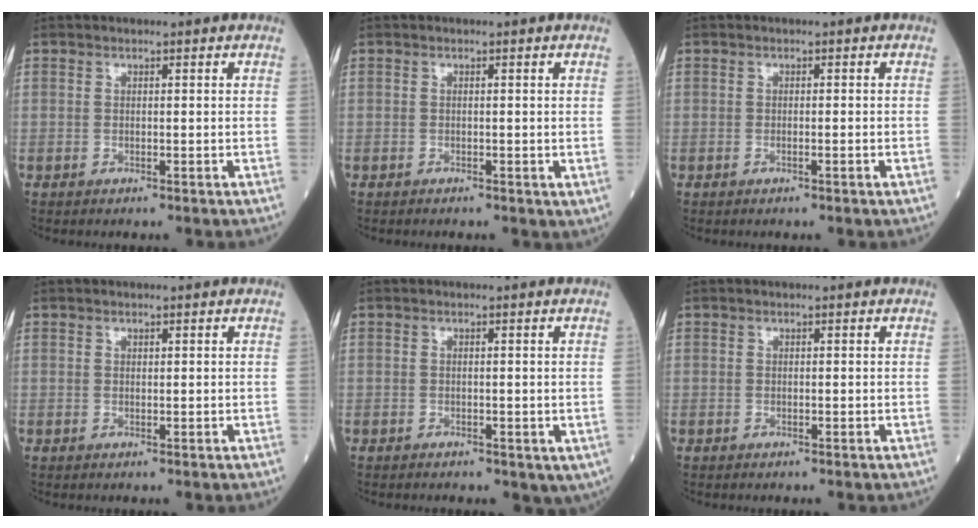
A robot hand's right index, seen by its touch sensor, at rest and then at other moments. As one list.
[{"total": 0.6, "force": [-0.3, 0.3, 0.5], "torque": [-0.010, -0.002, -0.004]}, {"total": 0.7, "force": [-0.3, -0.2, 0.6], "torque": [-0.015, 0.000, -0.003]}, {"total": 0.0}, {"total": 3.4, "force": [-1.5, 1.7, 2.5], "torque": [-0.026, -0.004, -0.020]}, {"total": 0.0}]